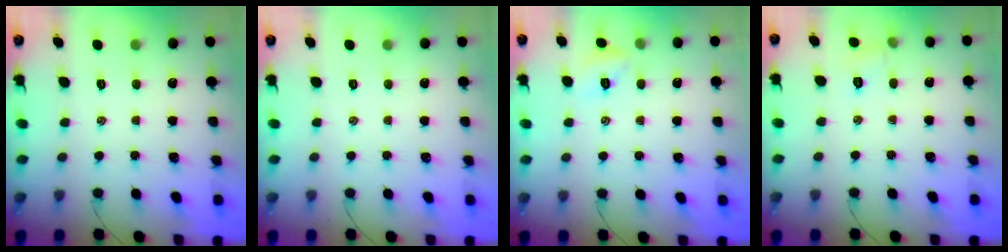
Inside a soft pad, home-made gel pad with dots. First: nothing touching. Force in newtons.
{"total": 0.0}
{"total": 6.1, "press": 6.0, "slide": 1.2}
{"total": 5.2, "press": 4.9, "slide": 1.6}